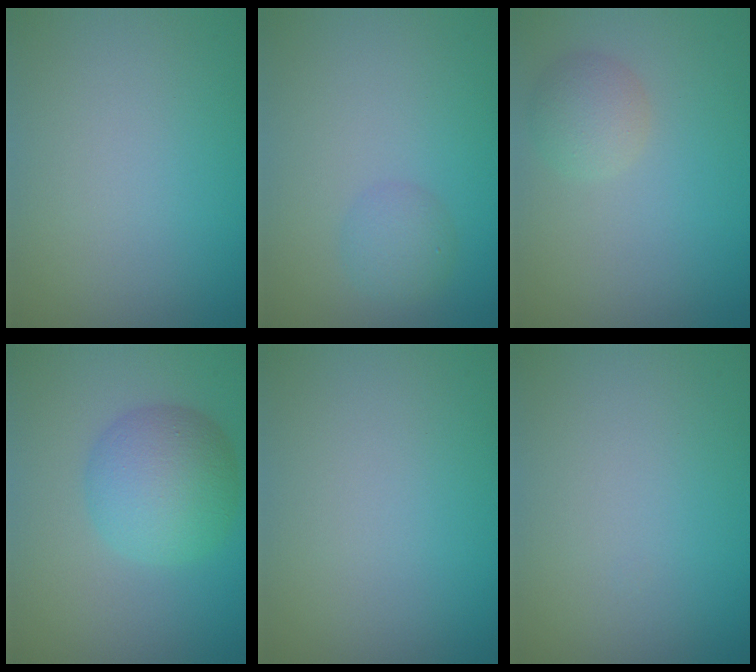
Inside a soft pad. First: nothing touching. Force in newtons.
{"total": 1.6, "press": 1.6, "slide": 0.1}
{"total": 2.3, "press": 2.3, "slide": 0.2}
{"total": 5.8, "press": 5.8, "slide": 0.3}
{"total": 0.0}
{"total": 0.0}